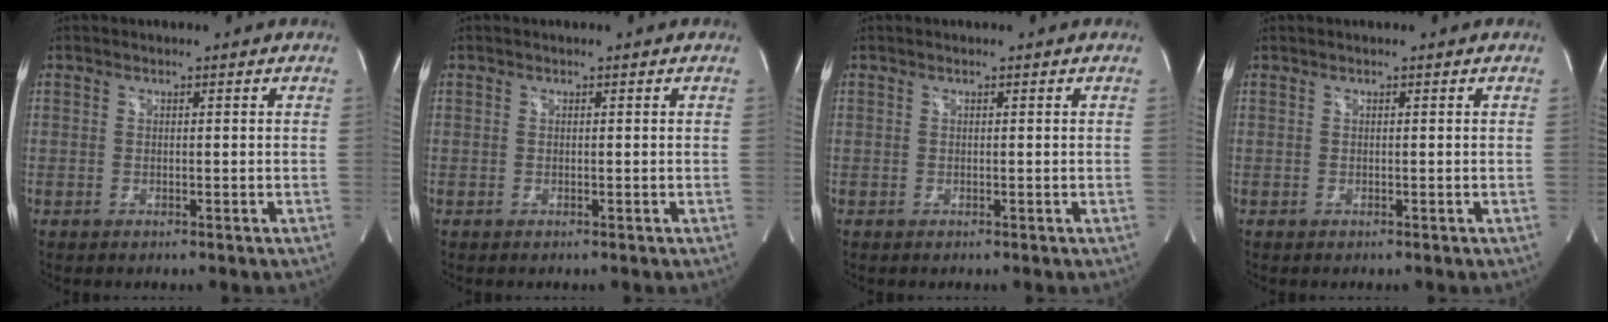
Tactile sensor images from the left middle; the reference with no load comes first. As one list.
[{"total": 0.0}, {"total": 0.0}, {"total": 0.0}]